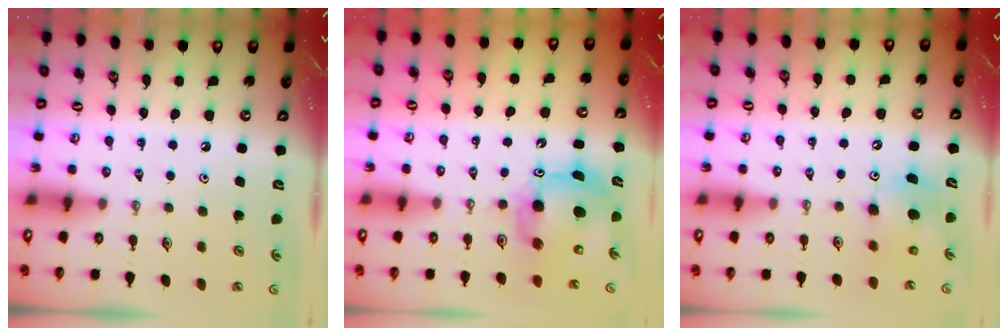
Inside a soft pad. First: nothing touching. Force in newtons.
{"total": 8.8, "press": 8.7, "slide": 1.0}
{"total": 7.3, "press": 7.0, "slide": 1.7}